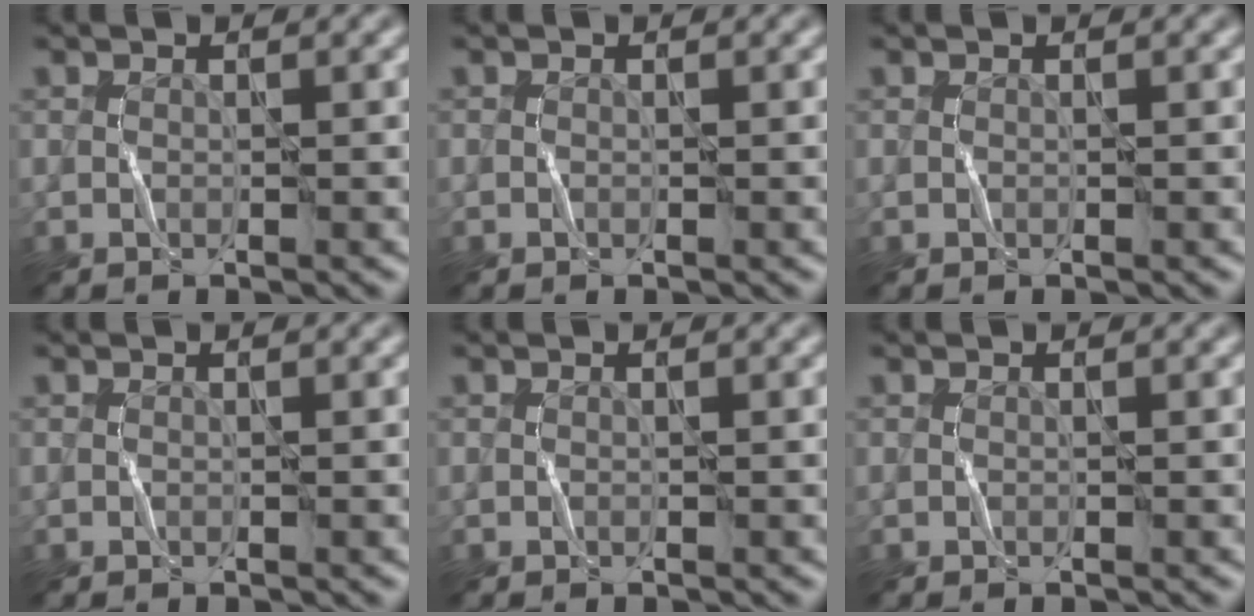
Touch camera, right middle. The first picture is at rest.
{"total": 0.0}
{"total": 0.0}
{"total": 0.0}
{"total": 0.0}
{"total": 0.0}